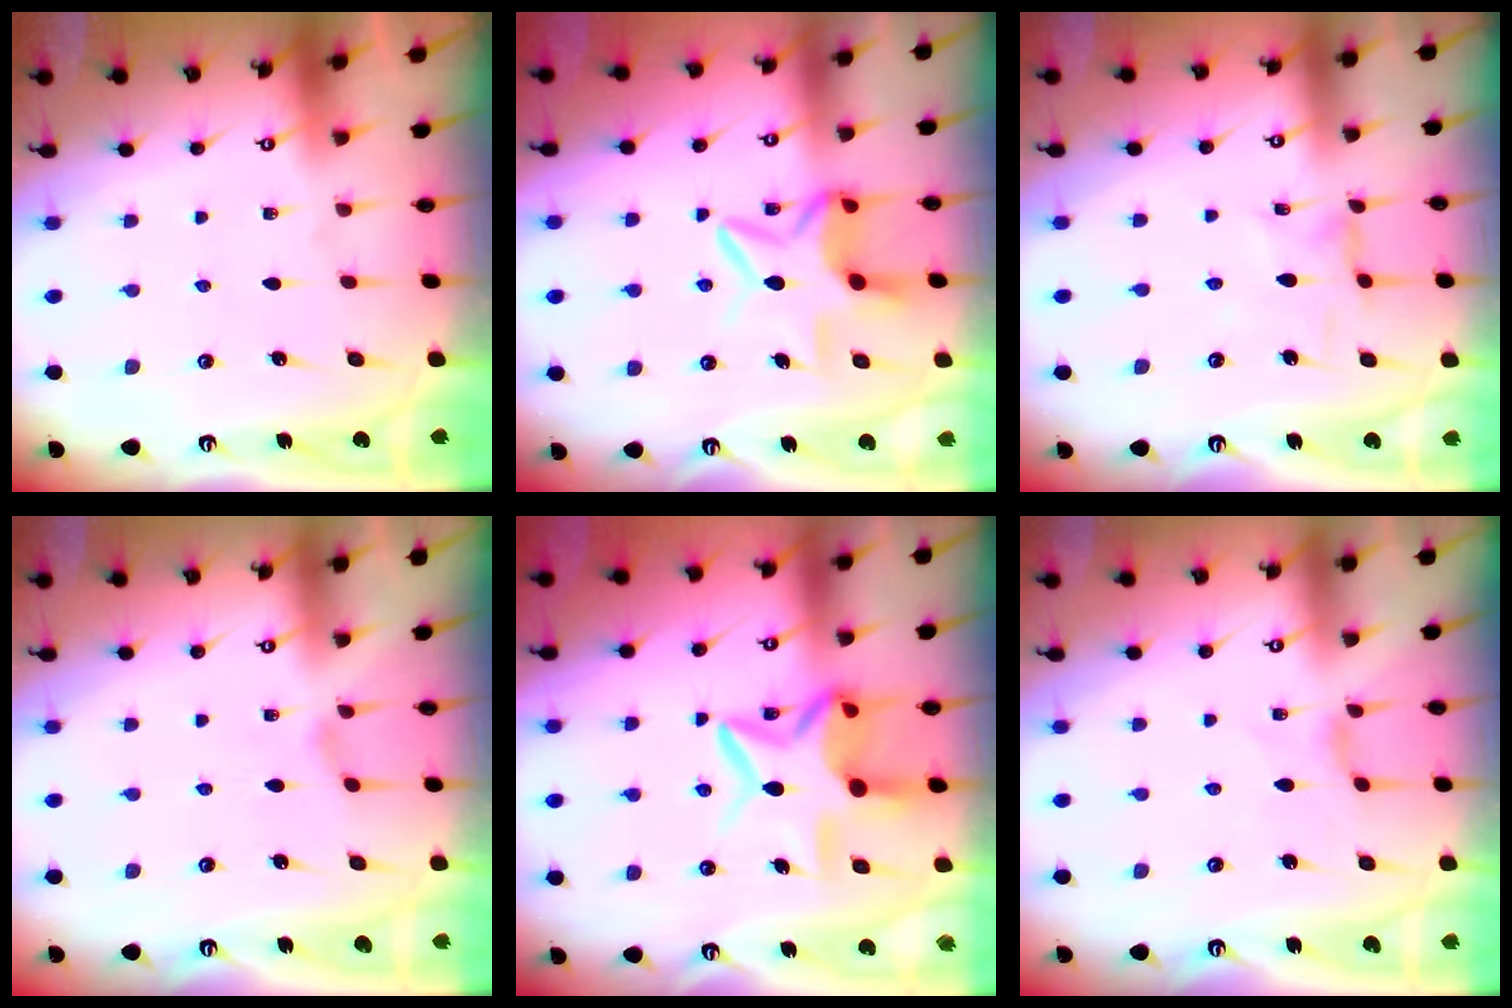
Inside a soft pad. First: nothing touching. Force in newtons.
{"total": 9.2, "press": 9.1, "slide": 1.0}
{"total": 2.0, "press": 2.0, "slide": 0.2}
{"total": 1.0, "press": 1.0, "slide": 0.2}
{"total": 12.4, "press": 12.3, "slide": 1.1}
{"total": 0.8, "press": 0.7, "slide": 0.4}